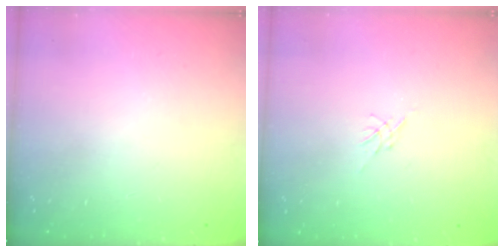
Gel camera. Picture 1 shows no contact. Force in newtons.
{"total": 0.0}